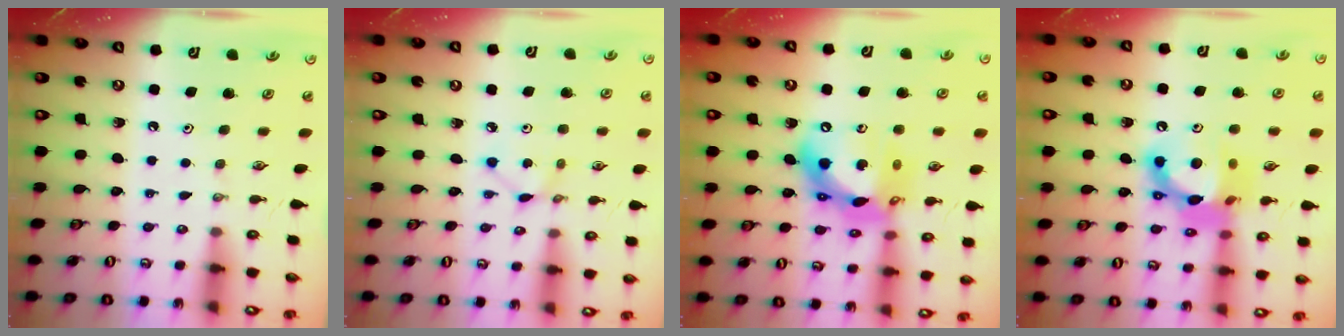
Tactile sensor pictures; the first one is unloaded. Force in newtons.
{"total": 3.2, "press": 3.2, "slide": 0.4}
{"total": 17.1, "press": 17.0, "slide": 2.1}
{"total": 14.6, "press": 14.5, "slide": 1.5}